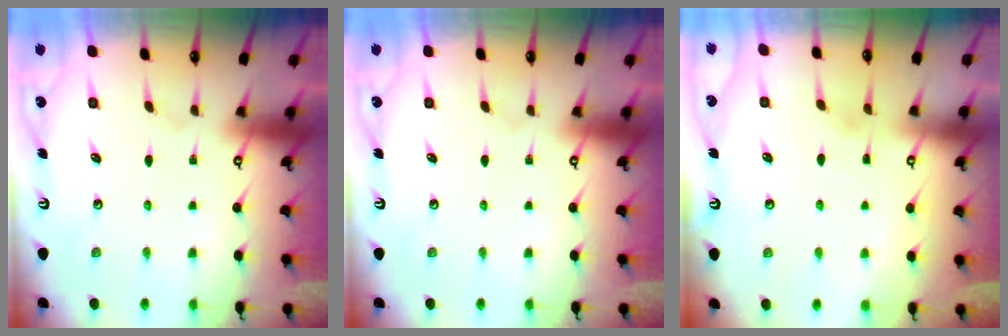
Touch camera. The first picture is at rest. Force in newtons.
{"total": 0.0}
{"total": 1.9, "press": 1.9, "slide": 0.4}